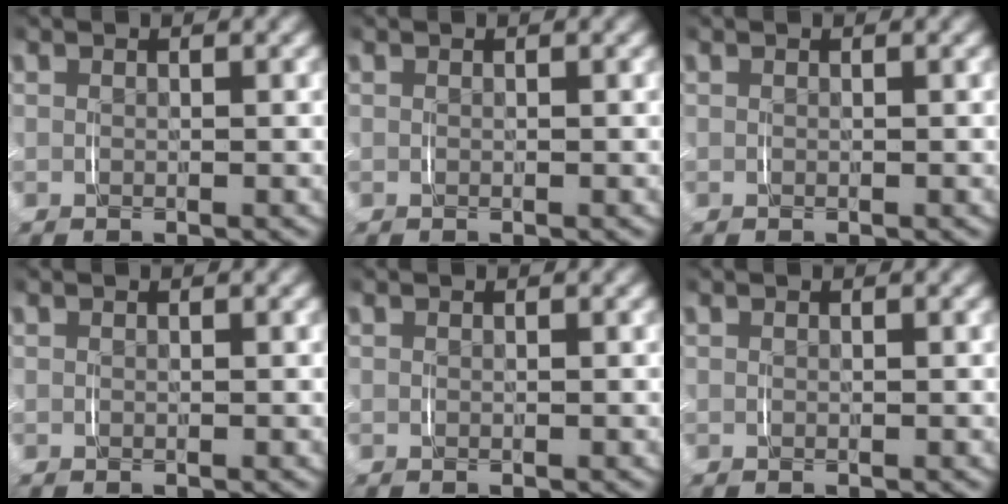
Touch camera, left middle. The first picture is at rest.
{"total": 0.0}
{"total": 0.0}
{"total": 0.0}
{"total": 0.0}
{"total": 0.0}